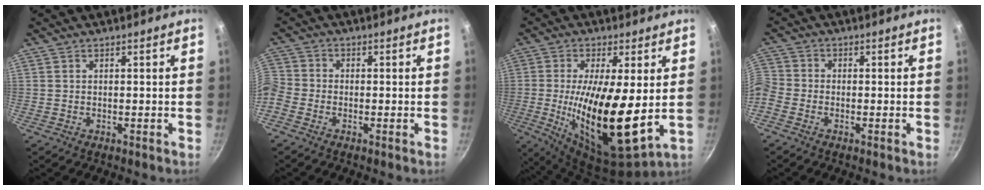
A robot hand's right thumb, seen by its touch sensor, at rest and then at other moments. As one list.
[{"total": 6.4, "force": [-2.8, 4.9, 3.1], "torque": [-0.083, 0.018, -0.078]}, {"total": 18.4, "force": [-0.1, 5.6, 17.5], "torque": [-0.309, -0.027, 0.001]}, {"total": 5.6, "force": [-2.5, 4.2, 2.6], "torque": [-0.072, 0.016, -0.072]}]